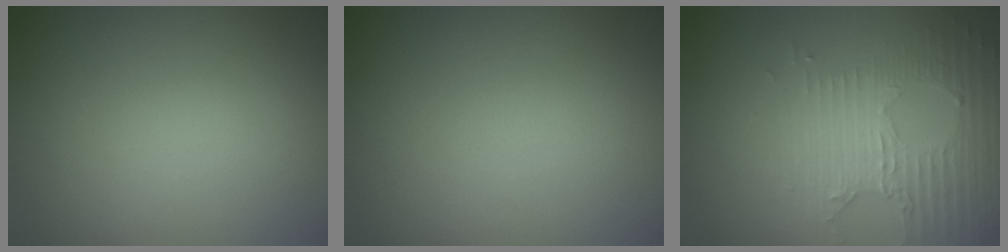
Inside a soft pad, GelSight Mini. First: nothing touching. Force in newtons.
{"total": 0.0}
{"total": 3.5, "press": 3.2, "slide": 1.5}